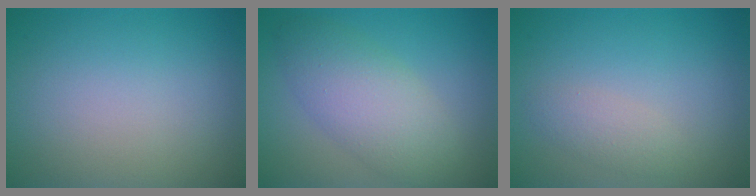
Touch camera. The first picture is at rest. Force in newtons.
{"total": 5.5, "press": 5.5, "slide": 0.3}
{"total": 1.6, "press": 1.6, "slide": 0.1}